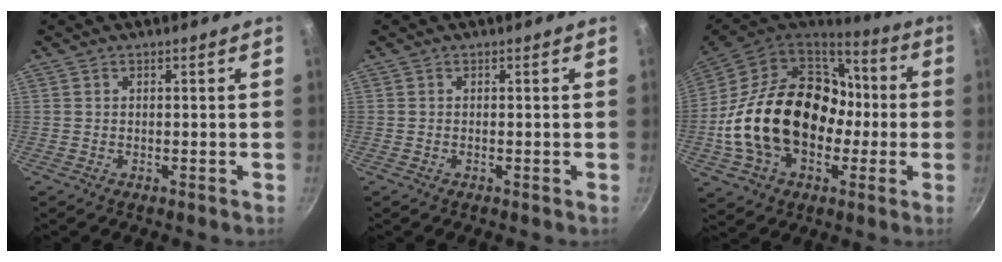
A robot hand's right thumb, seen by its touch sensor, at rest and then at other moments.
{"total": 0.0}
{"total": 27.7, "force": [-2.3, 19.5, 19.5], "torque": [-0.328, 0.056, -0.025]}